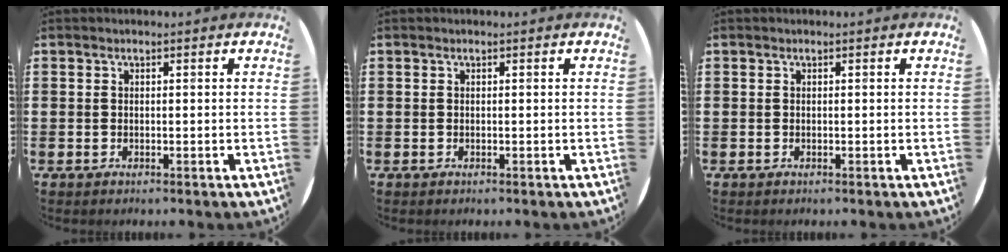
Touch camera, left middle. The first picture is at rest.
{"total": 0.0}
{"total": 0.0}